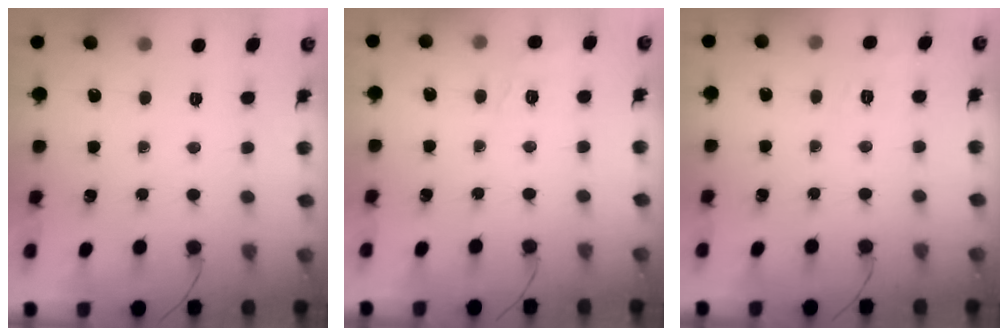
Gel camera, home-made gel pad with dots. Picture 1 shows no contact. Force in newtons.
{"total": 7.5, "press": 7.3, "slide": 1.7}
{"total": 7.2, "press": 6.9, "slide": 2.1}